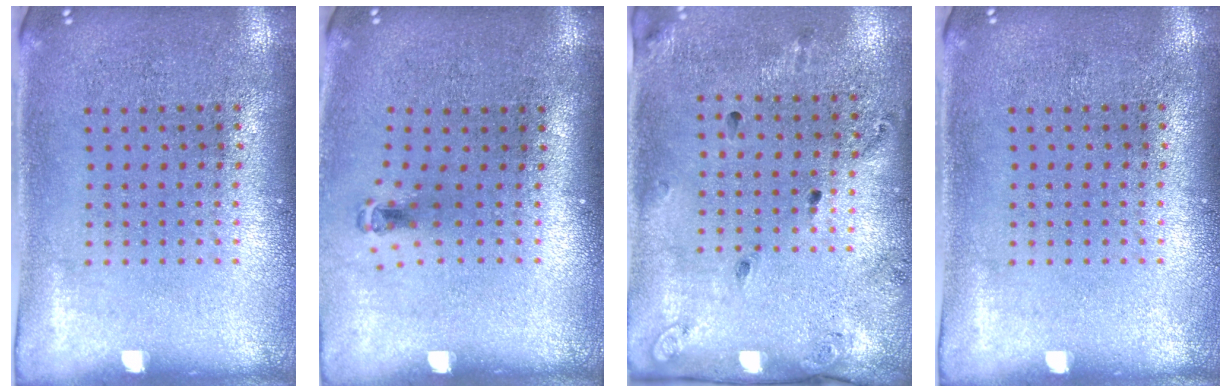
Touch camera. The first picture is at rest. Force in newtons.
{"total": 0.6, "press": 0.3, "slide": 0.5}
{"total": 1.8, "press": 1.2, "slide": 1.4}
{"total": 0.0}